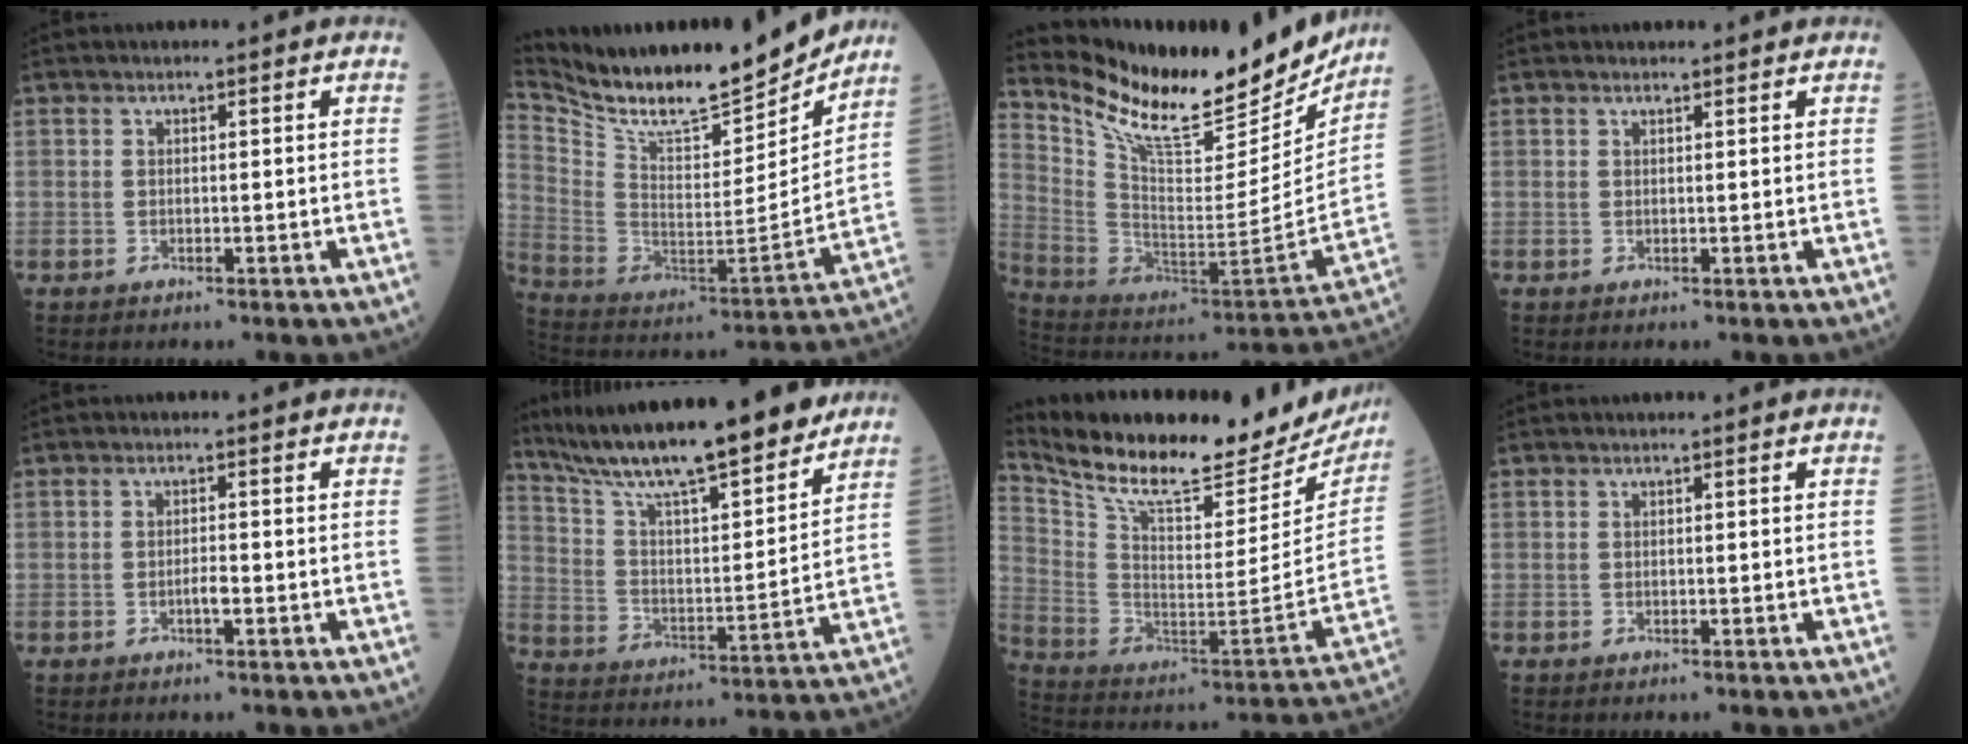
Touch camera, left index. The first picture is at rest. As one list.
[{"total": 22.7, "force": [20.1, 3.5, 10.0], "torque": [-0.191, -0.038, 0.329]}, {"total": 25.7, "force": [21.8, 6.5, 12.0], "torque": [-0.211, -0.045, 0.334]}, {"total": 1.2, "force": [1.2, 0.1, 0.2], "torque": [-0.012, 0.003, 0.015]}, {"total": 1.3, "force": [-0.6, 0.1, 1.2], "torque": [-0.023, 0.001, -0.010]}, {"total": 20.9, "force": [17.9, 2.3, 10.5], "torque": [-0.180, 0.001, 0.292]}, {"total": 28.0, "force": [24.6, 6.5, 11.6], "torque": [-0.216, -0.055, 0.356]}, {"total": 0.0}]